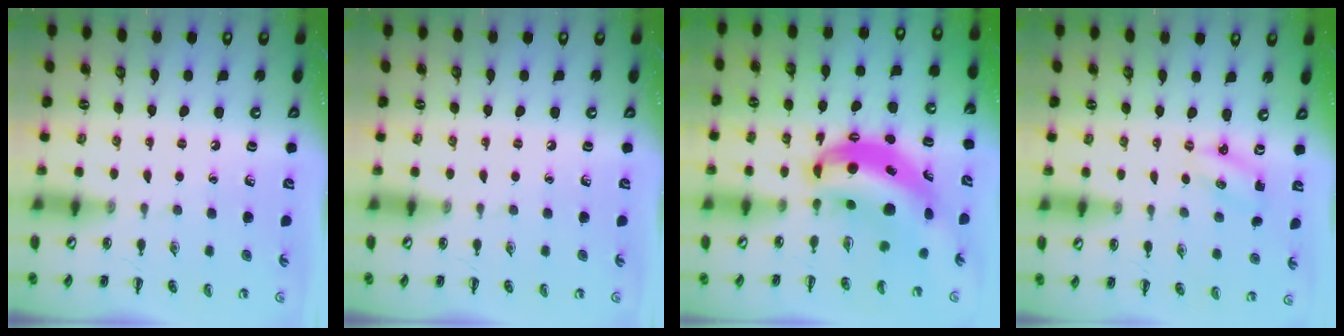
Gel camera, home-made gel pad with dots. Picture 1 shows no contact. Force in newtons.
{"total": 0.0}
{"total": 10.2, "press": 10.0, "slide": 2.2}
{"total": 2.0, "press": 1.9, "slide": 0.6}